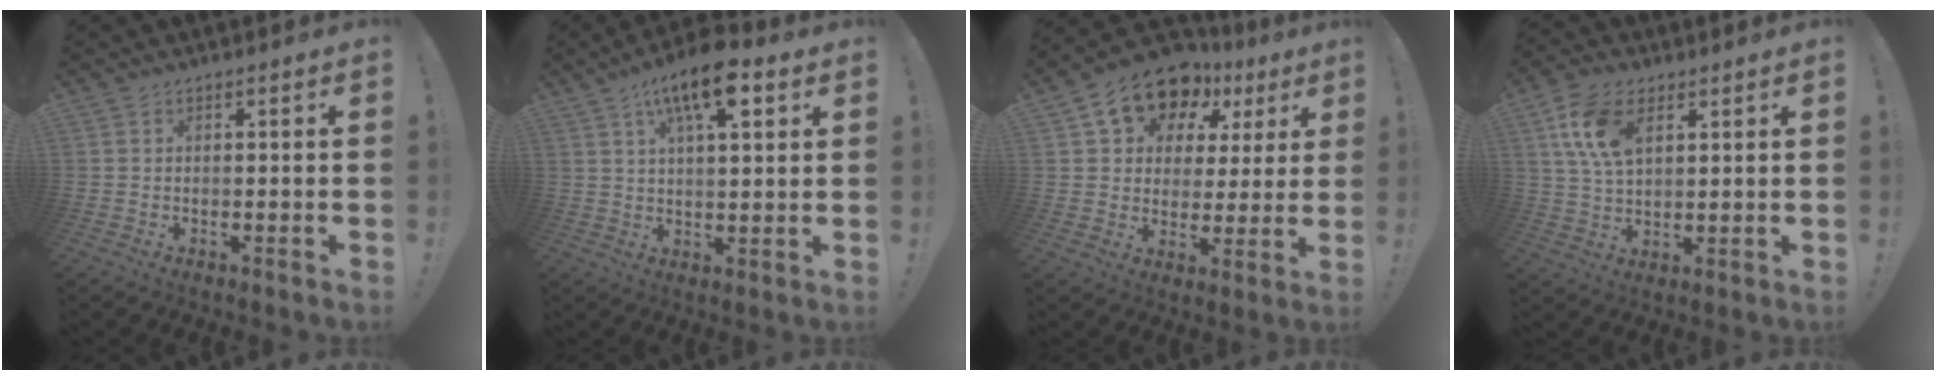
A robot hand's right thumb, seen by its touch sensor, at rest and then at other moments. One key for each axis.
{"total": 12.4, "fx": 6.3, "fy": 4.6, "fz": 9.7, "tx": -0.157, "ty": -0.019, "tz": 0.105}
{"total": 13.6, "fx": 8.3, "fy": 8.7, "fz": 6.2, "tx": -0.107, "ty": -0.051, "tz": 0.151}
{"total": 12.3, "fx": 5.2, "fy": 7.3, "fz": 8.4, "tx": -0.175, "ty": -0.004, "tz": 0.096}